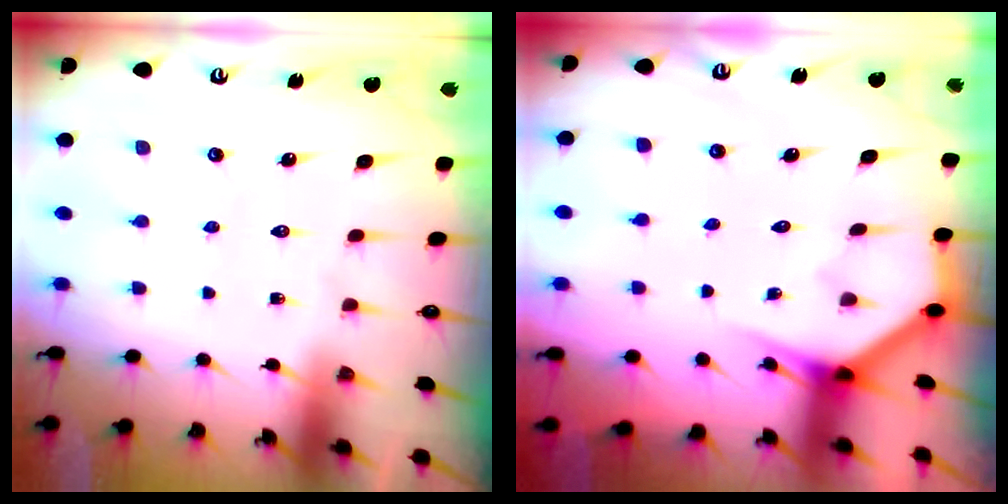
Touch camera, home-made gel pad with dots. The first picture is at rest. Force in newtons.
{"total": 3.6, "press": 3.6, "slide": 0.3}